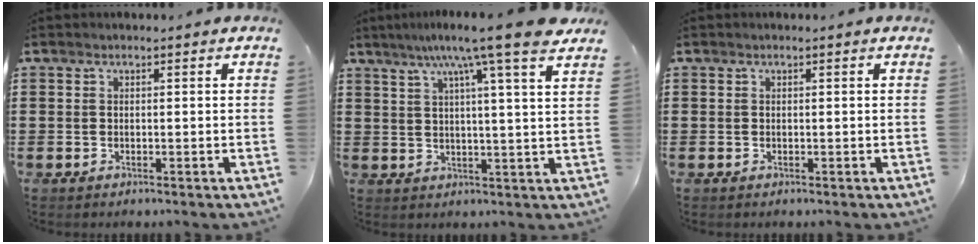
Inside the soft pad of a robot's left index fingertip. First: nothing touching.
{"total": 10.4, "force": [7.2, -0.9, 7.4], "torque": [-0.139, -0.027, 0.112]}
{"total": 0.0}